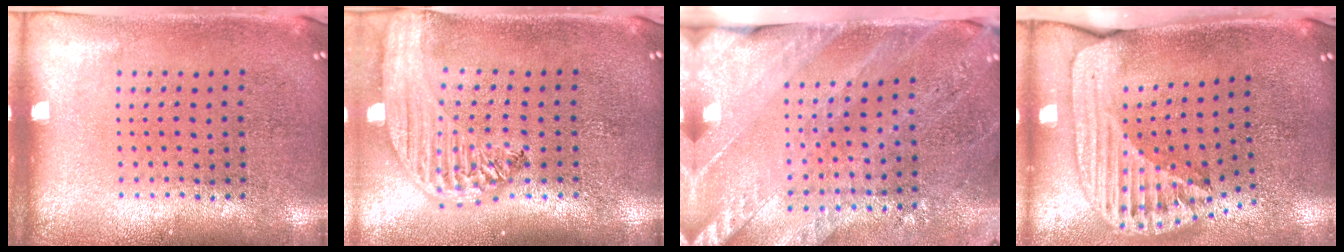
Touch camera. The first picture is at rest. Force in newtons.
{"total": 2.9, "press": 2.3, "slide": 1.8}
{"total": 3.4, "press": 2.9, "slide": 1.8}
{"total": 2.5, "press": 1.7, "slide": 1.9}